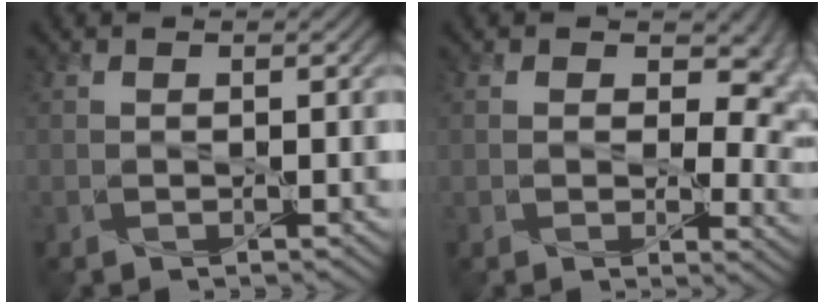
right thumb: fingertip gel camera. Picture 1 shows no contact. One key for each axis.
{"total": 7.6, "fx": 2.0, "fy": 4.8, "fz": 5.5, "tx": -0.074, "ty": -0.014, "tz": 0.034}